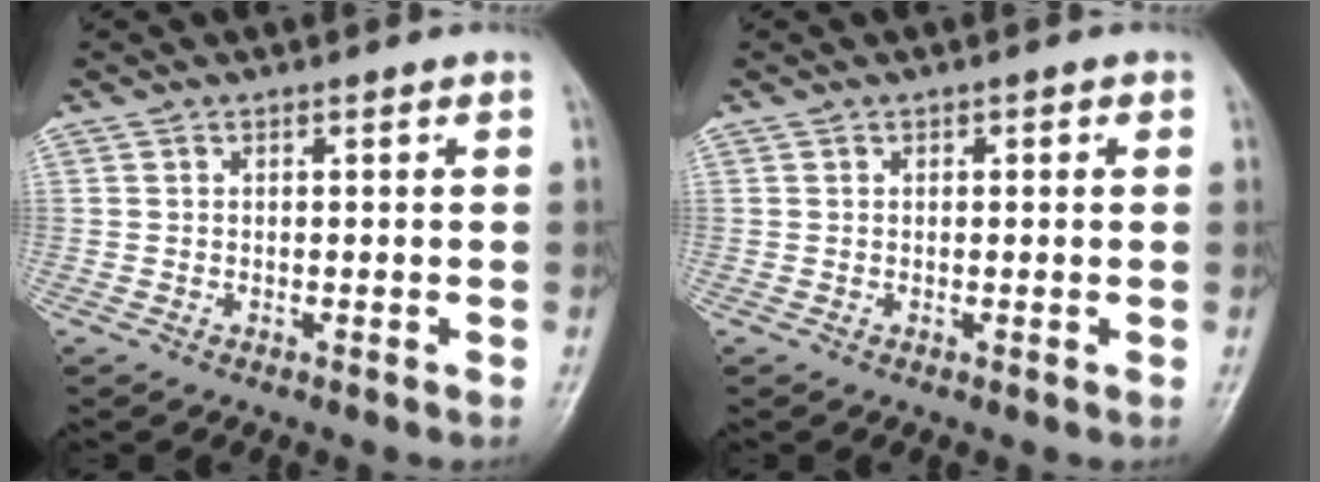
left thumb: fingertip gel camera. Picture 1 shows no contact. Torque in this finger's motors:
{"motor_torque": [0.13, 0.01, -0.03, -0.08, -0.01]}